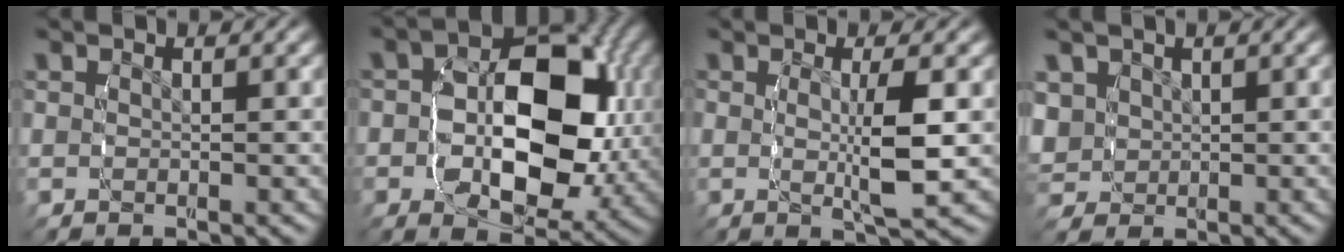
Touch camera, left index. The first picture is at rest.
{"total": 11.0, "force": [-0.6, 7.0, 8.5], "torque": [-0.122, 0.001, -0.020]}
{"total": 4.3, "force": [-0.1, 1.2, 4.1], "torque": [-0.068, -0.003, -0.006]}
{"total": 3.7, "force": [0.6, 3.4, 1.1], "torque": [-0.045, -0.010, 0.020]}